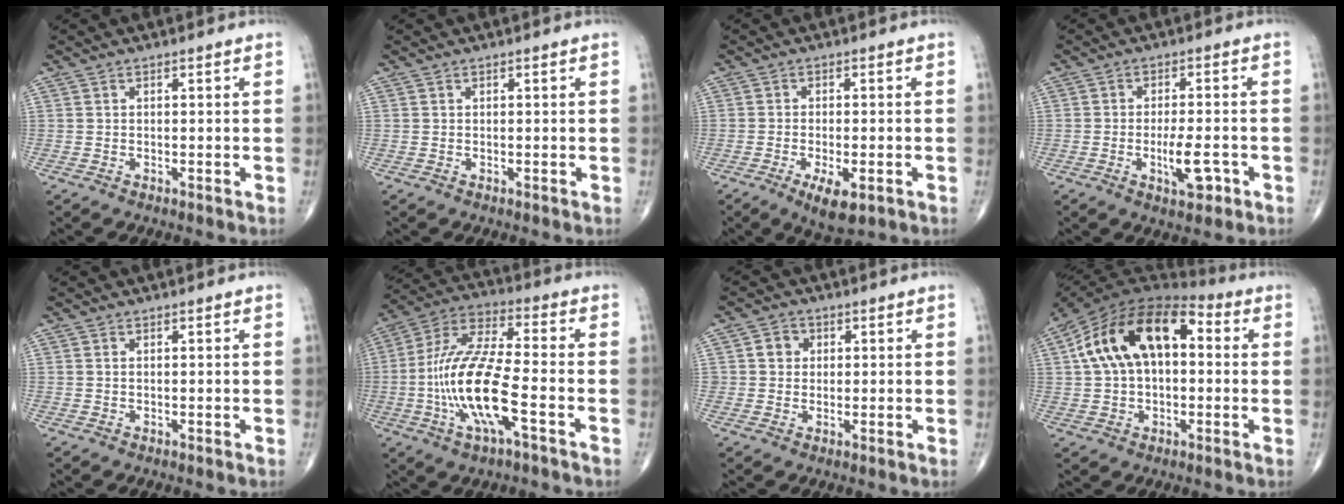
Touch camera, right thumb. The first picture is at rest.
{"total": 0.0}
{"total": 6.4, "force": [-2.8, 2.4, 5.3], "torque": [-0.088, -0.009, -0.040]}
{"total": 6.2, "force": [-2.2, 2.2, 5.3], "torque": [-0.083, 0.004, -0.030]}
{"total": 0.0}
{"total": 15.7, "force": [-4.2, 4.2, 14.5], "torque": [-0.307, 0.031, -0.082]}
{"total": 3.4, "force": [0.7, 3.1, 1.1], "torque": [0.003, 0.003, 0.007]}
{"total": 18.9, "force": [3.3, 11.2, 14.8], "torque": [-0.245, 0.037, 0.044]}